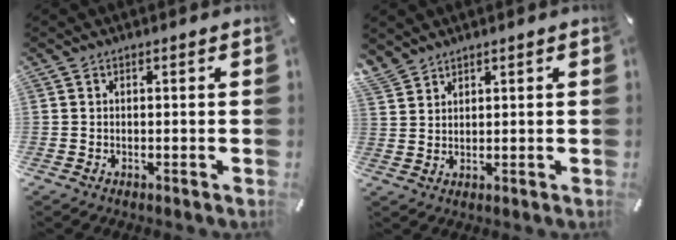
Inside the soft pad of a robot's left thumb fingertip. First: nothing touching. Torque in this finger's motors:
{"motor_torque": [0.50, 0.78, 1.48, -1.29, 0.71]}